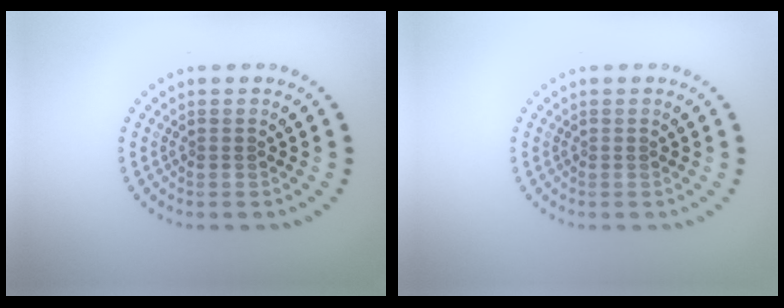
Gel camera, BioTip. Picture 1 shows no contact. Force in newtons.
{"total": 0.0}